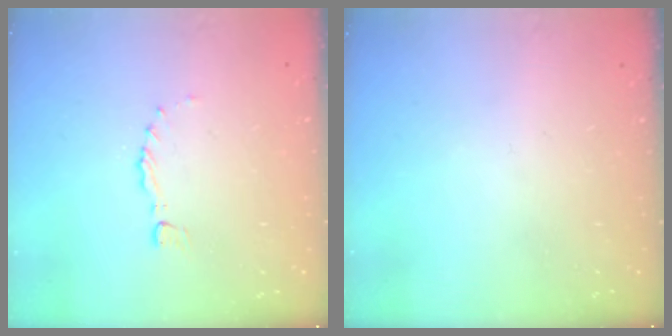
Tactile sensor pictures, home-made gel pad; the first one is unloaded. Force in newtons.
{"total": 0.0}